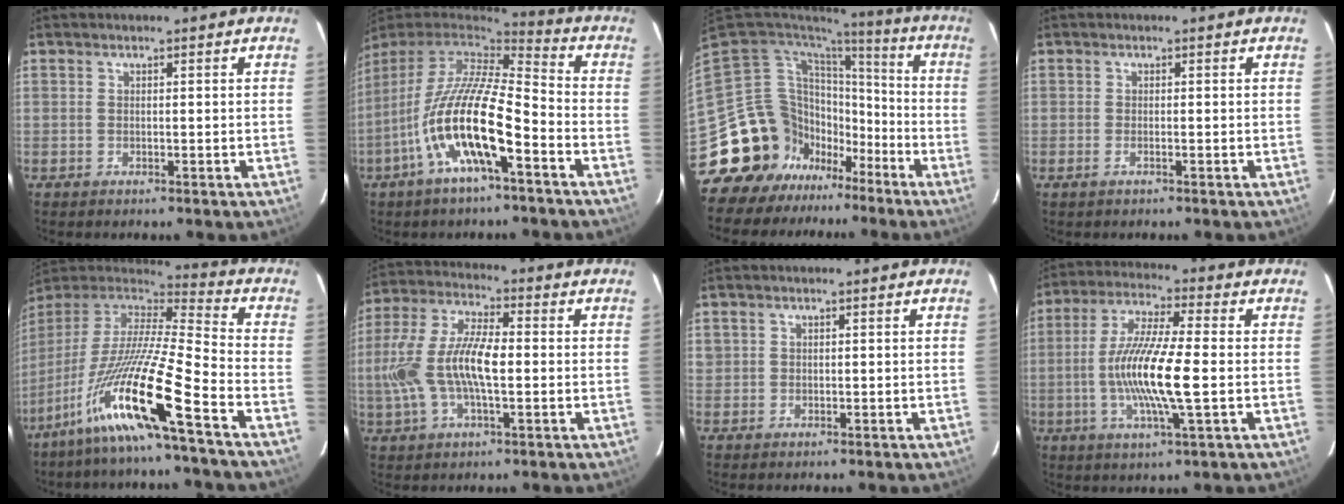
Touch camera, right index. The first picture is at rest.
{"total": 17.9, "force": [-7.5, 4.5, 15.6], "torque": [-0.290, -0.028, -0.147]}
{"total": 17.2, "force": [-10.7, 13.3, 2.3], "torque": [-0.077, 0.048, -0.177]}
{"total": 0.9, "force": [-0.6, 0.4, 0.6], "torque": [-0.013, -0.003, -0.010]}
{"total": 19.5, "force": [-11.4, 0.2, 15.8], "torque": [-0.275, -0.042, -0.213]}
{"total": 14.5, "force": [-1.4, 5.6, 13.3], "torque": [-0.280, 0.008, -0.027]}
{"total": 0.9, "force": [0.2, 0.8, -0.2], "torque": [0.009, 0.001, 0.003]}
{"total": 13.8, "force": [-1.9, 1.6, 13.6], "torque": [-0.262, -0.007, -0.039]}